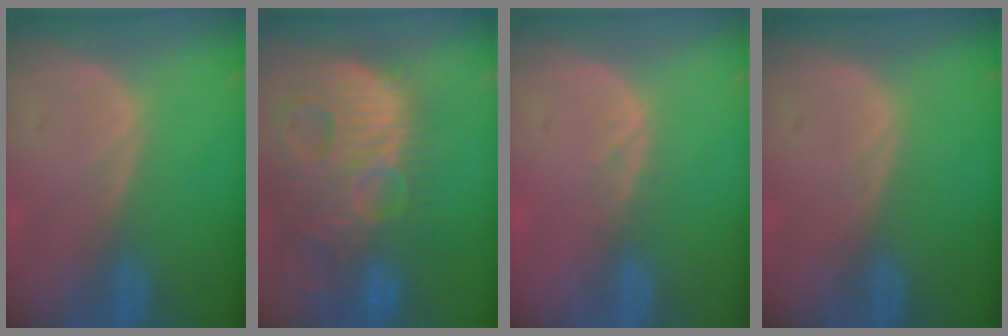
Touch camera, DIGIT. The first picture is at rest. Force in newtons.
{"total": 14.6, "press": 12.6, "slide": 7.3}
{"total": 1.3, "press": 1.2, "slide": 0.6}
{"total": 0.0}